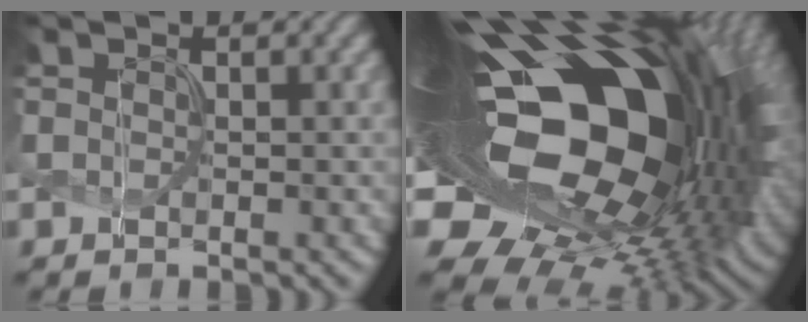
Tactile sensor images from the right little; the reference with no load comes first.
{"total": 21.9, "force": [3.8, 12.8, 17.3], "torque": [-0.302, -0.035, 0.073]}